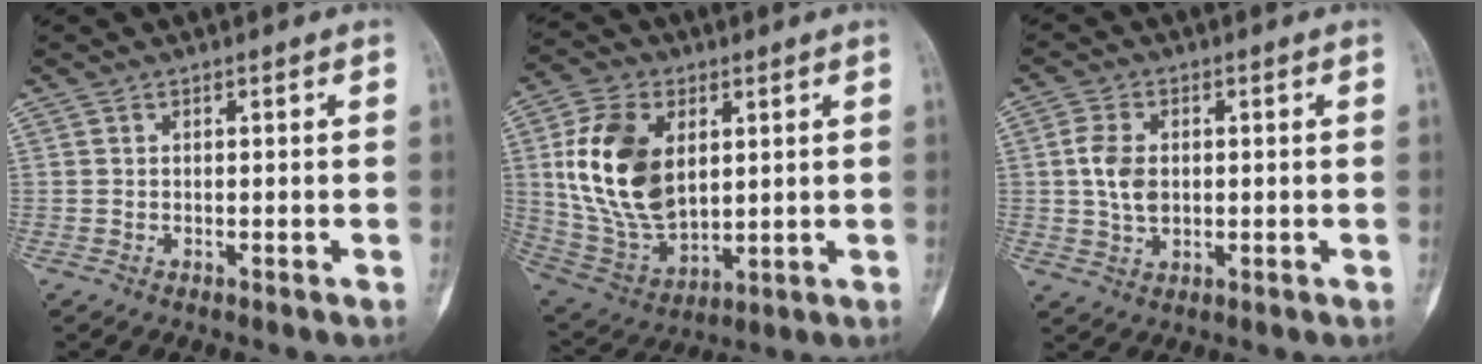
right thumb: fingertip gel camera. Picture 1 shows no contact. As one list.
[{"total": 18.1, "force": [3.7, 11.5, 13.6], "torque": [-0.243, -0.017, 0.082]}, {"total": 5.8, "force": [0.4, 3.8, 4.3], "torque": [-0.083, -0.001, 0.007]}]